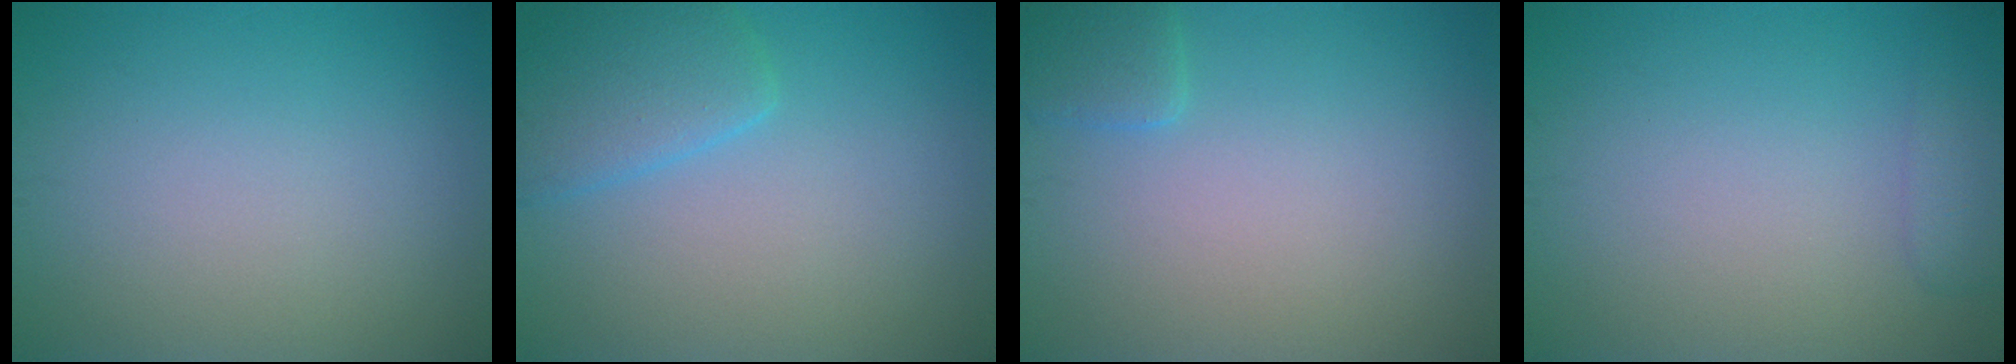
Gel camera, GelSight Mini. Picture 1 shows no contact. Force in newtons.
{"total": 3.7, "press": 3.6, "slide": 0.2}
{"total": 1.5, "press": 1.5, "slide": 0.1}
{"total": 1.9, "press": 1.9, "slide": 0.1}